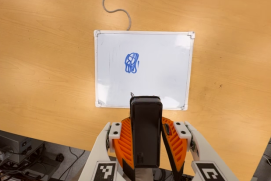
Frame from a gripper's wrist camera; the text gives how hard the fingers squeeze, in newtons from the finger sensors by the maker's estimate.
{"total": 5.8, "left": 4.8, "right": 6.7}